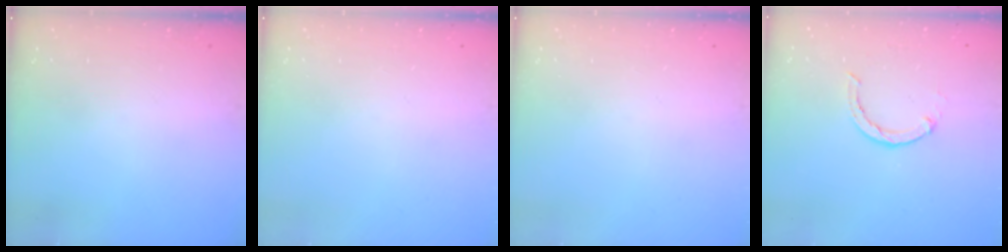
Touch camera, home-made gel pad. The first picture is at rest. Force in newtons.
{"total": 0.0}
{"total": 0.0}
{"total": 3.0, "press": 3.0, "slide": 0.4}